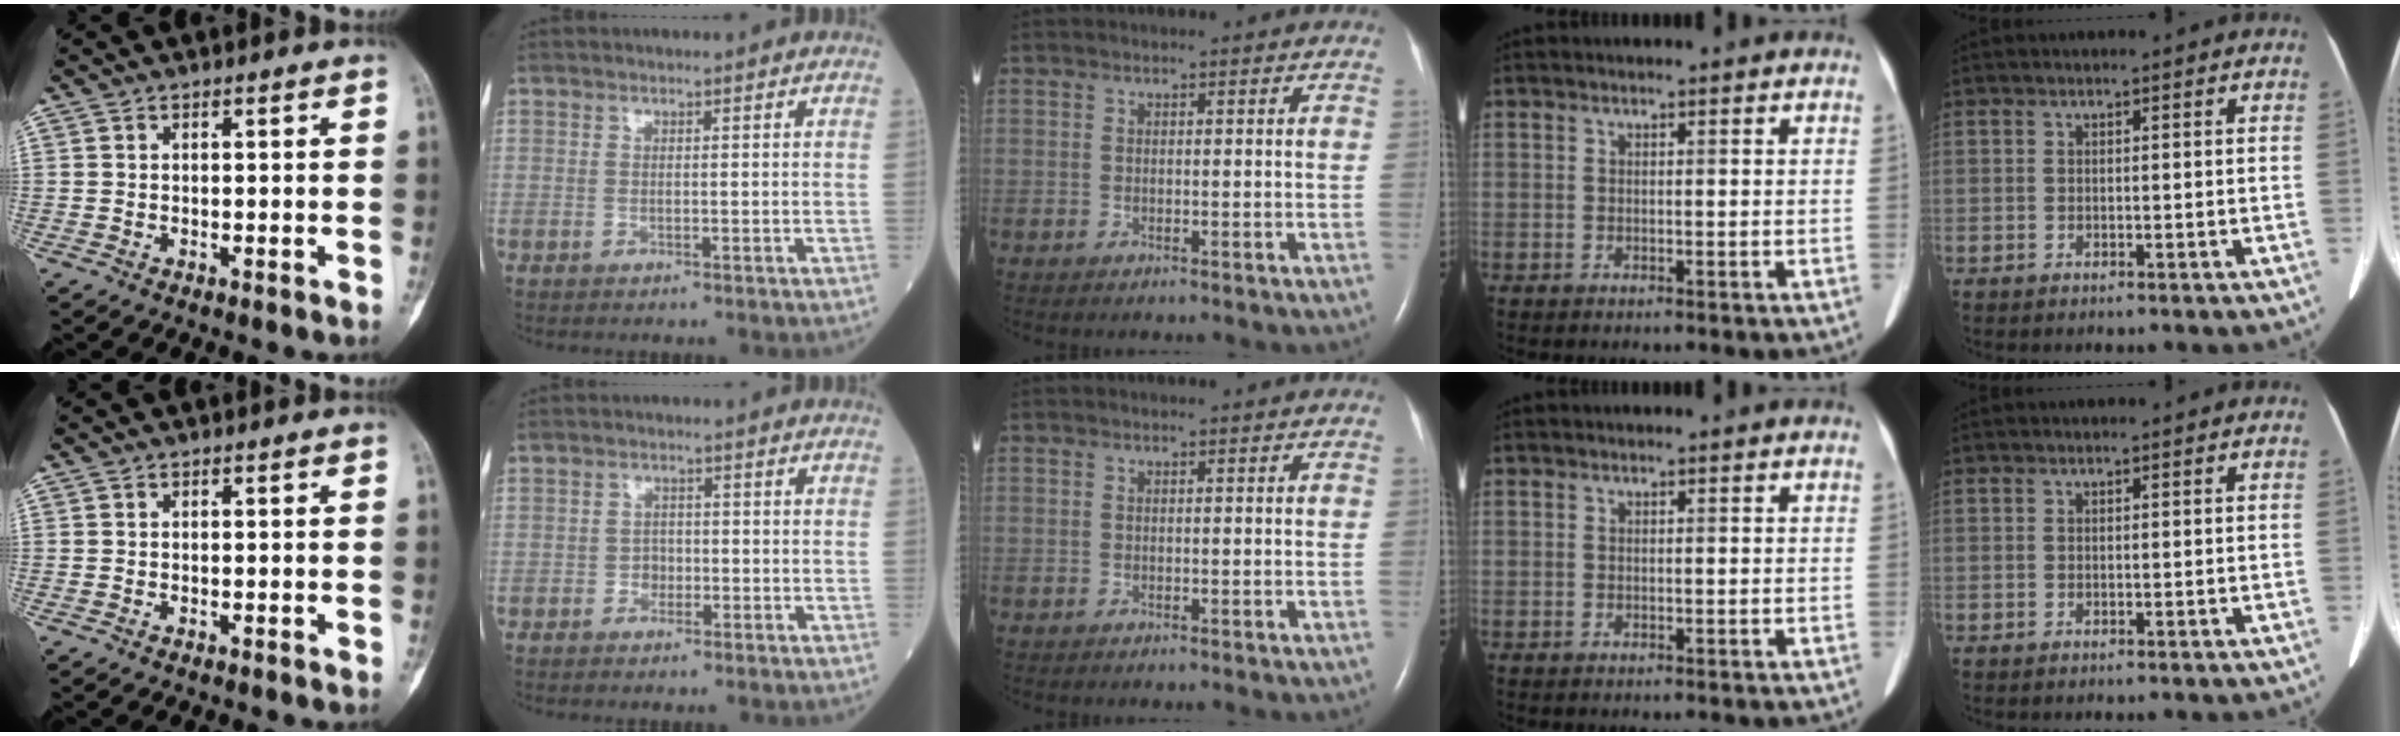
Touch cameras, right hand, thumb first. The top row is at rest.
{"index": {"total": 1.7, "force": [-0.8, 1.3, 0.6], "torque": [-0.003, 0.008, -0.015]}}